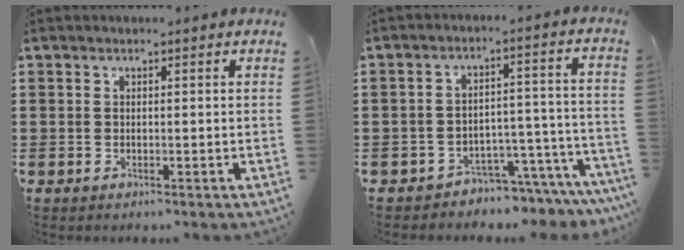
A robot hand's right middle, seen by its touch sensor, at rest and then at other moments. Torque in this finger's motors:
{"motor_torque": [1.42, -0.72, 0.10, 0.03]}